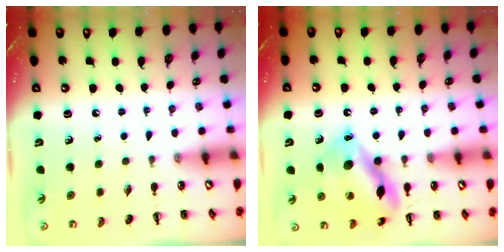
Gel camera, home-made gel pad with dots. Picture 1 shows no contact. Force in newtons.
{"total": 14.8, "press": 14.8, "slide": 1.0}